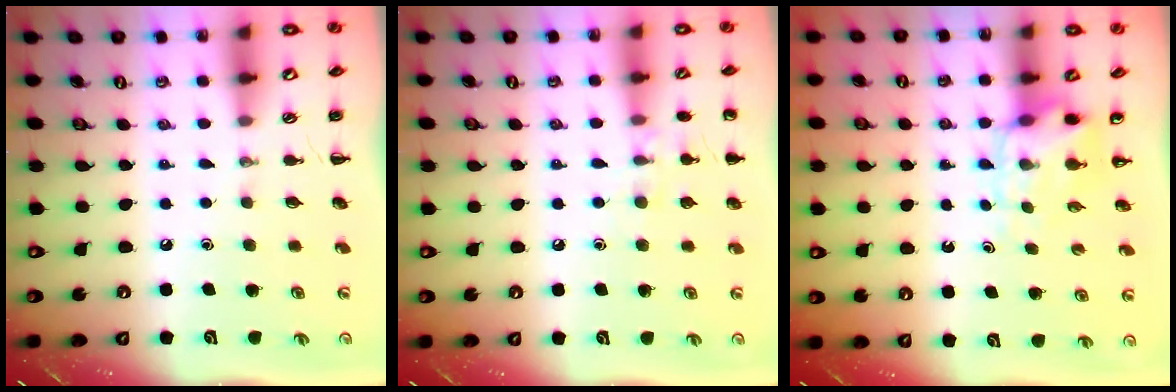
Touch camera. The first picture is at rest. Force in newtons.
{"total": 7.0, "press": 6.7, "slide": 2.1}
{"total": 5.3, "press": 5.3, "slide": 0.3}